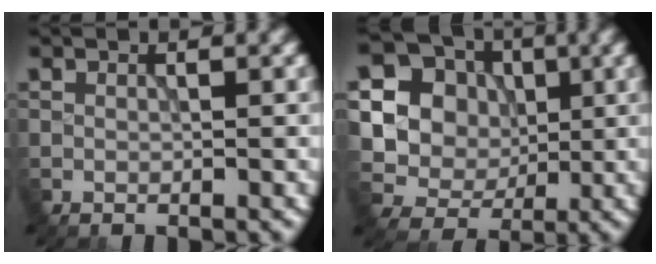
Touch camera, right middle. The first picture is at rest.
{"total": 12.7, "force": [2.5, 11.7, 4.2], "torque": [-0.139, 0.028, 0.042]}